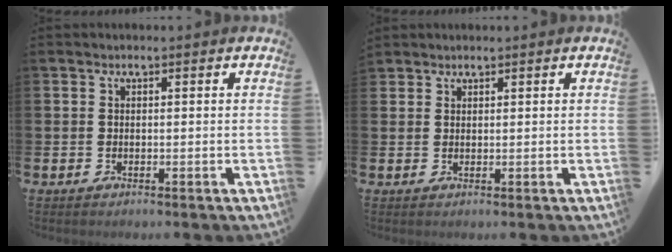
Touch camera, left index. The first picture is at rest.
{"total": 1.2, "force": [1.1, 0.4, -0.2], "torque": [0.007, 0.000, 0.021]}